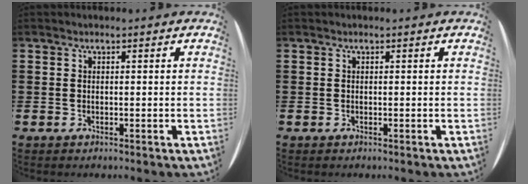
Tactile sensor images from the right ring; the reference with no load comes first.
{"total": 0.0}